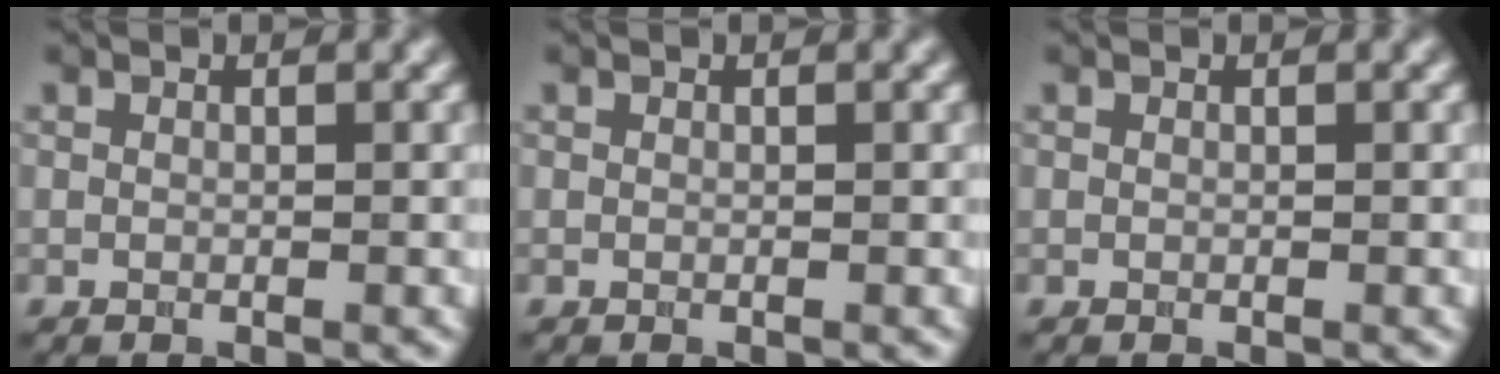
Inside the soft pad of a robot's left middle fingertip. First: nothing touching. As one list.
[{"total": 0.0}, {"total": 0.0}]